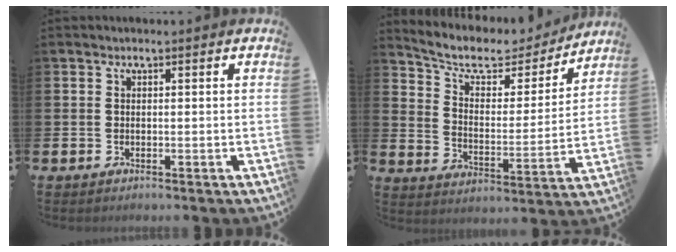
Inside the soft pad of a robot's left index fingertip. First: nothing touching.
{"total": 7.9, "force": [6.7, 3.1, 2.7], "torque": [-0.082, -0.047, 0.111]}